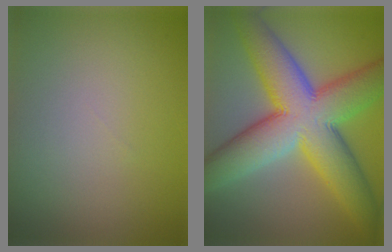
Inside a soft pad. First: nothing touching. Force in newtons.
{"total": 13.4, "press": 13.4, "slide": 0.3}